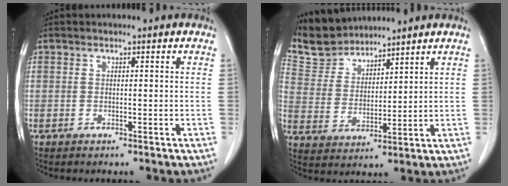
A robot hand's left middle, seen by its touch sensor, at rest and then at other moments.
{"total": 8.0, "force": [7.6, 2.3, 0.2], "torque": [-0.015, 0.014, 0.163]}